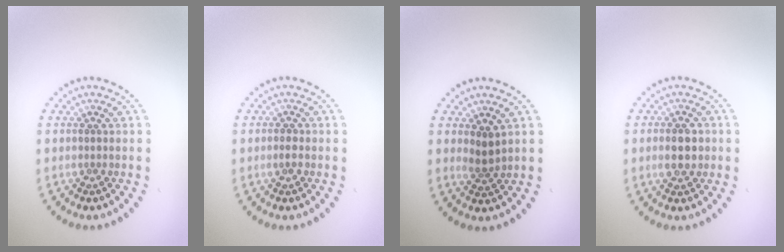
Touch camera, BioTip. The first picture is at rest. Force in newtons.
{"total": 1.0, "press": 1.0, "slide": 0.3}
{"total": 1.7, "press": 1.4, "slide": 0.9}
{"total": 2.9, "press": 2.9, "slide": 0.1}